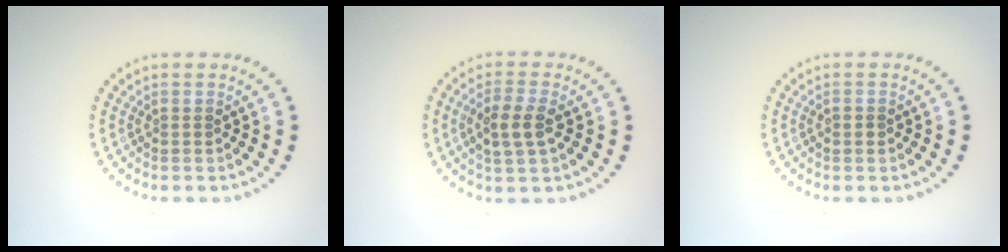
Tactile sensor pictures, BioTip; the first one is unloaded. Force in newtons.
{"total": 3.0, "press": 2.8, "slide": 0.9}
{"total": 1.0, "press": 1.0, "slide": 0.2}